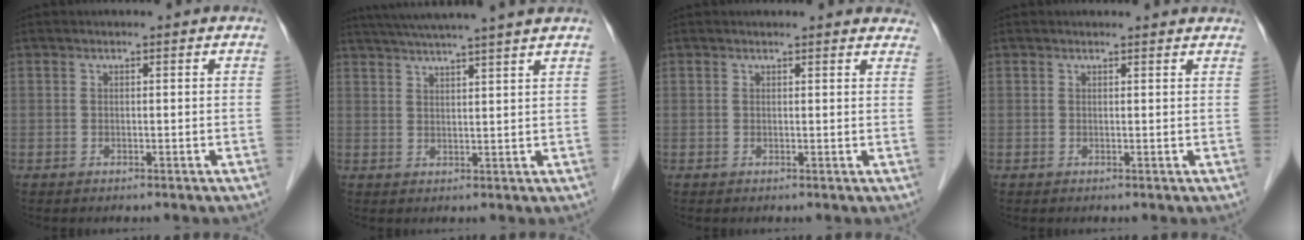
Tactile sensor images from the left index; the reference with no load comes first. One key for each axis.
{"total": 13.0, "fx": 11.3, "fy": -1.1, "fz": 6.4, "tx": -0.108, "ty": 0.019, "tz": 0.153}
{"total": 8.8, "fx": 8.3, "fy": 2.0, "fz": 2.0, "tx": -0.001, "ty": 0.005, "tz": 0.071}
{"total": 3.5, "fx": 3.5, "fy": 0.5, "fz": 0.6, "tx": -0.012, "ty": 0.008, "tz": 0.030}